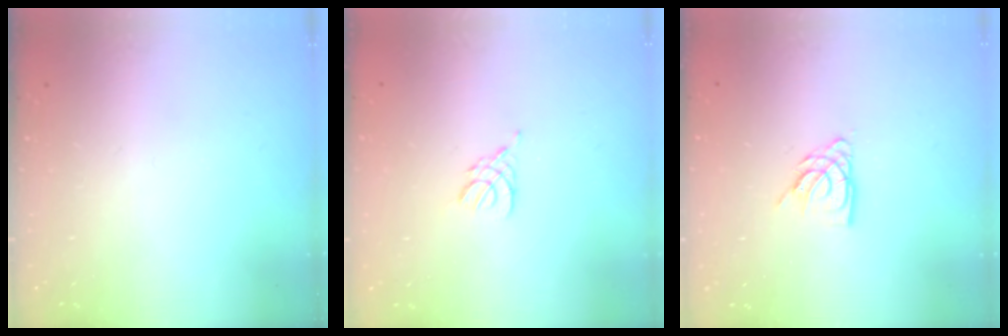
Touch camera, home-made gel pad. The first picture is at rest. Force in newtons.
{"total": 2.9, "press": 2.8, "slide": 0.6}
{"total": 7.1, "press": 7.0, "slide": 0.6}